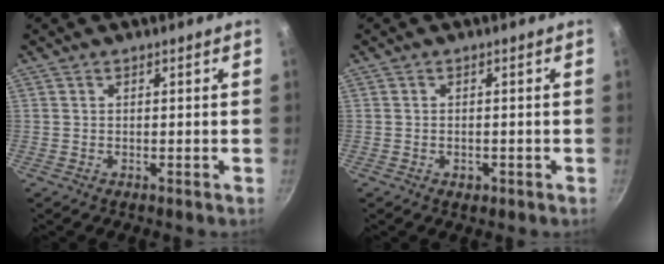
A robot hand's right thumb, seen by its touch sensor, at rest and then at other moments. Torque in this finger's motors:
{"motor_torque": [-0.57, 0.34, -0.20, 0.11, -0.01]}